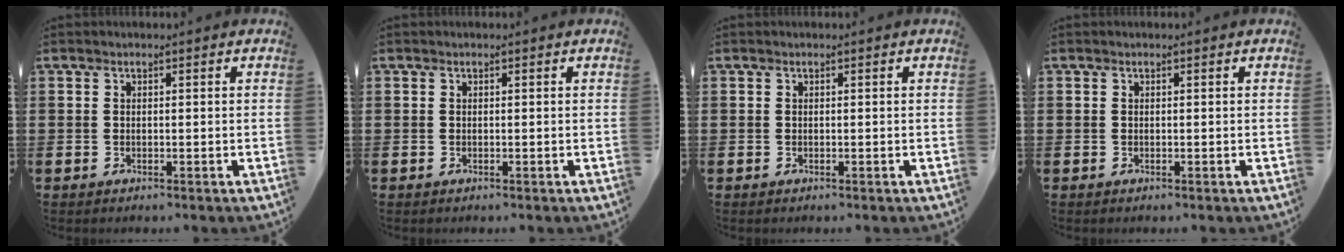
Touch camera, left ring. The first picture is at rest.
{"total": 0.0}
{"total": 0.0}
{"total": 0.0}